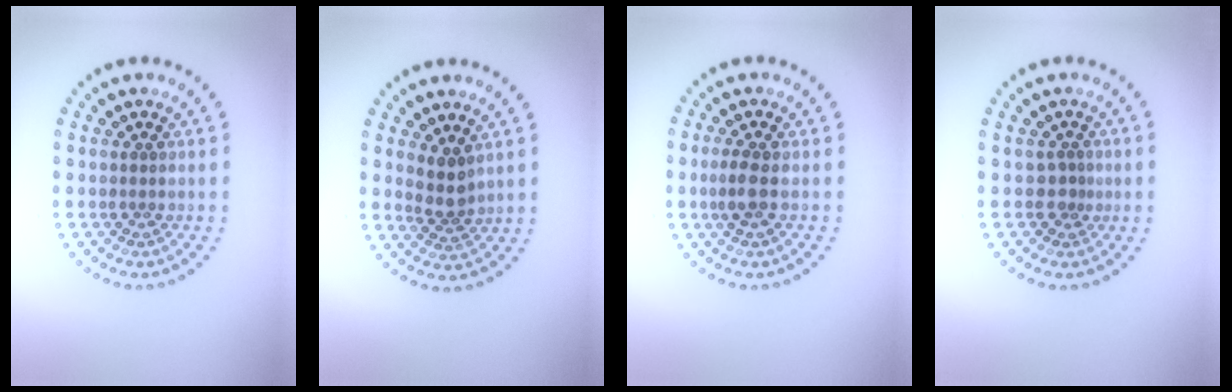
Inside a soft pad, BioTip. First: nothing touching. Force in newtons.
{"total": 2.2, "press": 1.8, "slide": 1.3}
{"total": 1.6, "press": 1.5, "slide": 0.5}
{"total": 1.0, "press": 0.6, "slide": 0.8}